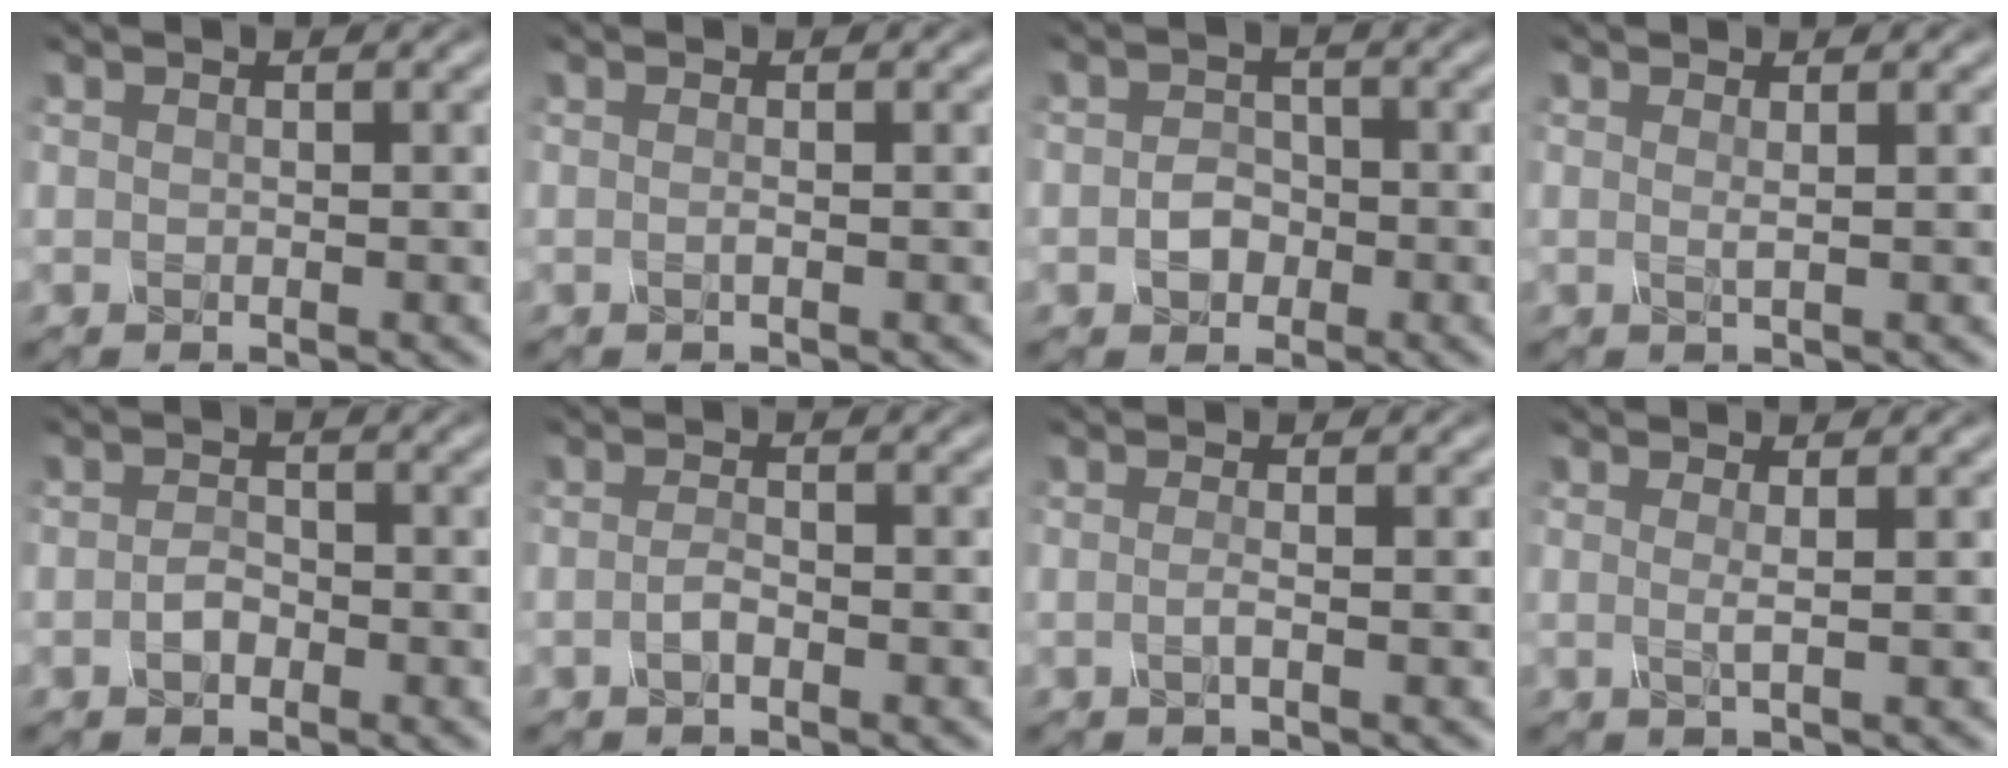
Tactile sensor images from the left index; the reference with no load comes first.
{"total": 0.6, "force": [-0.4, 0.2, 0.4], "torque": [-0.004, 0.001, -0.009]}
{"total": 2.1, "force": [-1.2, 1.6, 0.7], "torque": [-0.011, -0.003, -0.023]}
{"total": 0.8, "force": [0.2, 0.3, 0.7], "torque": [-0.007, -0.002, -0.005]}
{"total": 1.5, "force": [-1.1, 0.8, 0.5], "torque": [-0.011, 0.000, -0.022]}
{"total": 1.3, "force": [-1.1, 0.3, 0.6], "torque": [-0.013, 0.000, -0.020]}
{"total": 1.2, "force": [-0.8, 0.4, 0.9], "torque": [-0.010, -0.002, -0.017]}
{"total": 1.0, "force": [-0.1, 0.3, 1.0], "torque": [-0.016, -0.002, -0.008]}